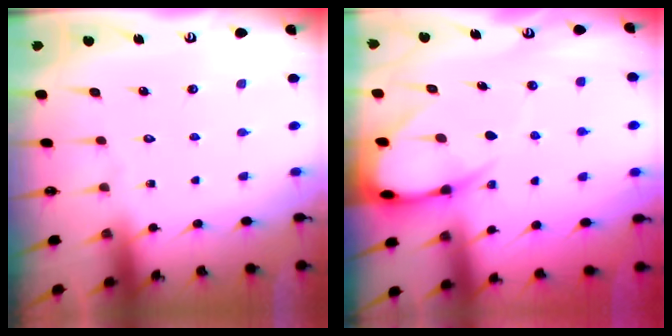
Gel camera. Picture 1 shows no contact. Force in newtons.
{"total": 9.7, "press": 9.7, "slide": 1.0}